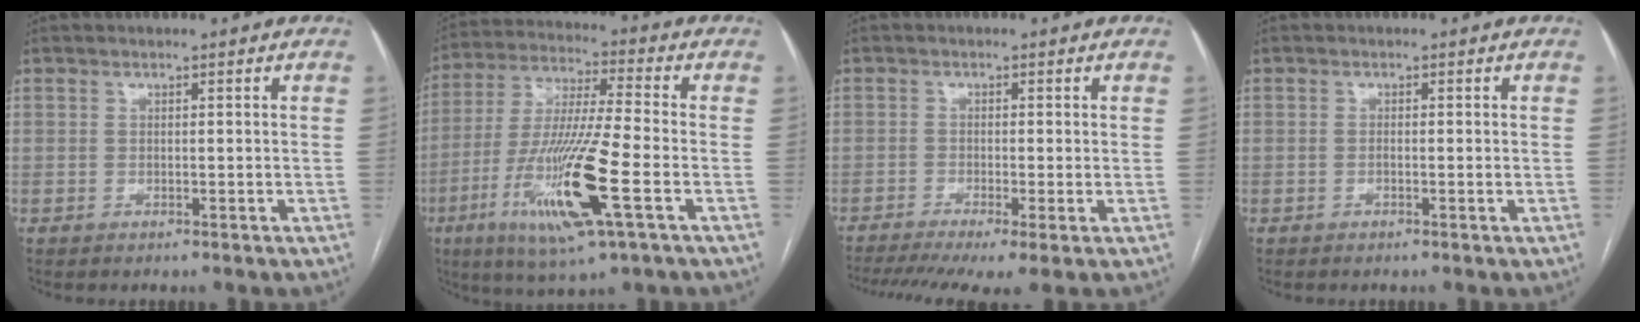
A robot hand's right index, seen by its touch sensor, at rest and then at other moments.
{"total": 17.3, "force": [-6.0, 0.8, 16.2], "torque": [-0.332, -0.025, -0.109]}
{"total": 8.9, "force": [-5.8, 1.4, 6.6], "torque": [-0.112, -0.011, -0.096]}
{"total": 1.1, "force": [-0.3, 0.2, 1.1], "torque": [-0.016, 0.001, -0.004]}